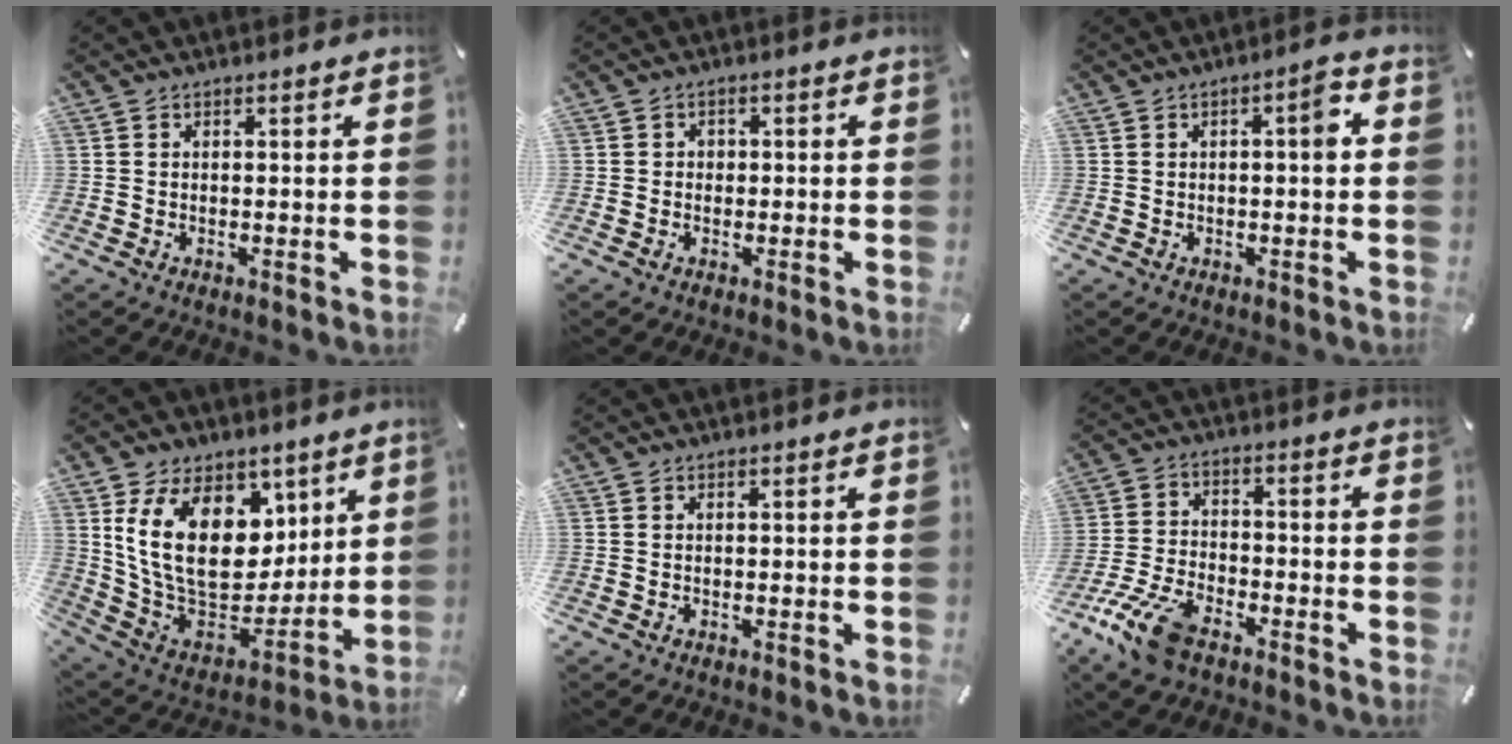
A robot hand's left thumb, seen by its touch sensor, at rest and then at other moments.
{"total": 1.8, "force": [-0.7, 1.5, 0.5], "torque": [-0.009, 0.007, -0.018]}
{"total": 4.3, "force": [0.3, 0.9, 4.2], "torque": [-0.050, -0.001, -0.007]}
{"total": 21.1, "force": [7.2, 14.8, 13.1], "torque": [-0.242, -0.052, 0.132]}
{"total": 0.0}
{"total": 10.7, "force": [-7.3, 4.7, 6.4], "torque": [-0.136, 0.030, -0.138]}